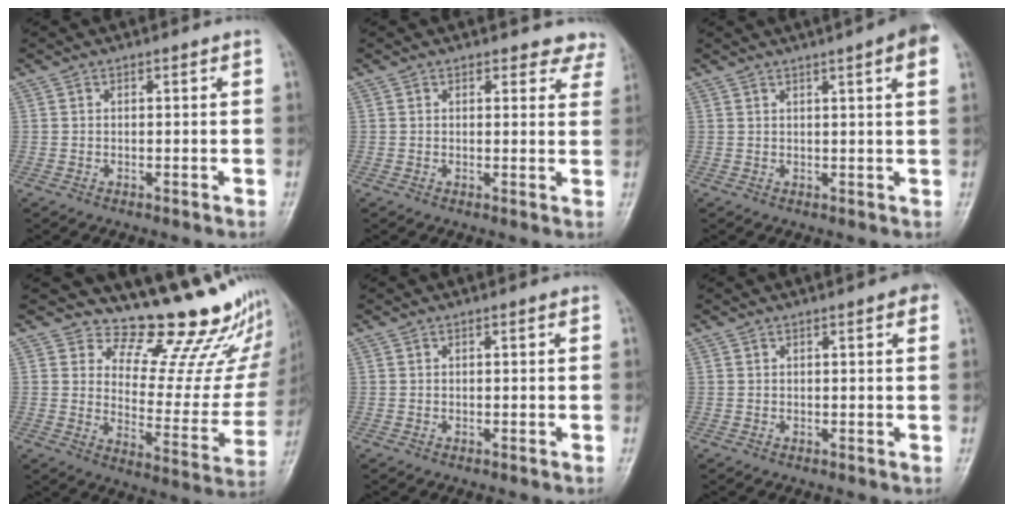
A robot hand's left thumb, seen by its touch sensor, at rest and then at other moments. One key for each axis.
{"total": 5.7, "fx": 5.1, "fy": 2.4, "fz": 0.1, "tx": 0.049, "ty": -0.022, "tz": 0.030}
{"total": 7.0, "fx": 3.7, "fy": 0.5, "fz": 6.0, "tx": -0.074, "ty": 0.011, "tz": 0.043}
{"total": 18.3, "fx": 16.2, "fy": 6.2, "fz": 5.8, "tx": -0.018, "ty": -0.151, "tz": 0.203}
{"total": 0.0}
{"total": 2.6, "fx": 1.2, "fy": 0.5, "fz": 2.2, "tx": -0.025, "ty": 0.002, "tz": 0.010}